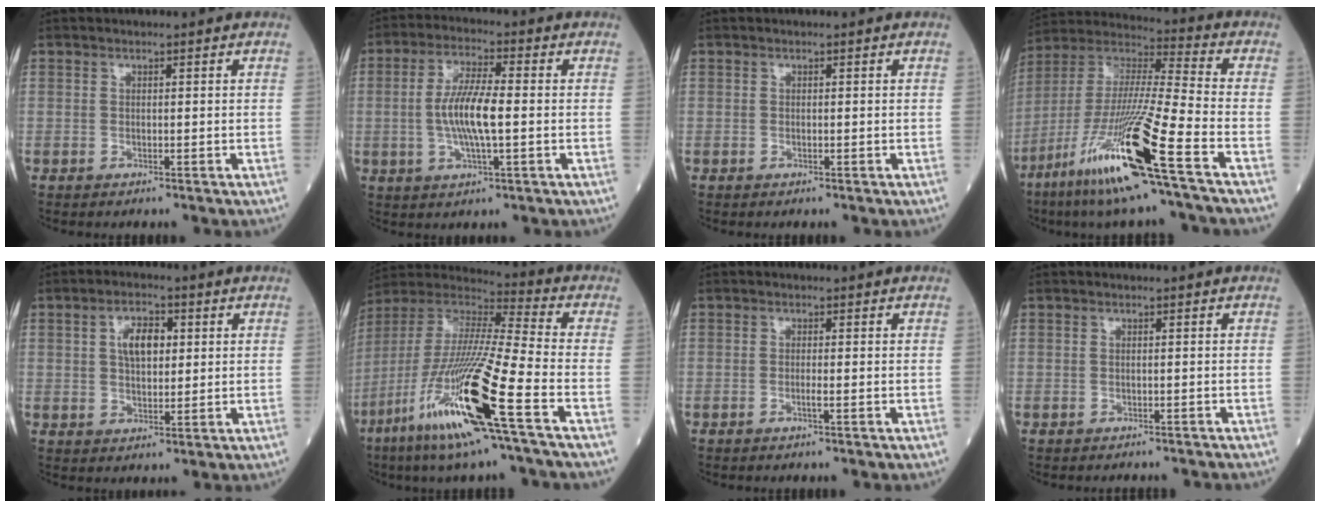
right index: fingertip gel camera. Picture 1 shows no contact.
{"total": 8.6, "force": [-0.6, 1.4, 8.5], "torque": [-0.170, 0.000, -0.014]}
{"total": 0.0}
{"total": 20.9, "force": [-10.5, -0.5, 18.0], "torque": [-0.390, -0.055, -0.207]}
{"total": 5.5, "force": [1.4, 2.7, 4.5], "torque": [-0.081, 0.010, 0.026]}
{"total": 22.0, "force": [-9.9, 0.0, 19.7], "torque": [-0.427, -0.056, -0.200]}
{"total": 1.1, "force": [-0.5, -0.1, 1.0], "torque": [-0.021, -0.001, -0.010]}
{"total": 3.0, "force": [-2.9, 0.5, 0.7], "torque": [-0.008, -0.005, -0.033]}